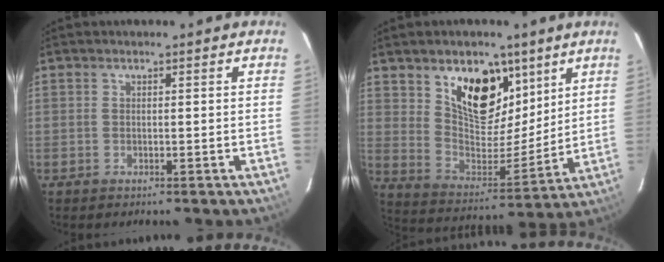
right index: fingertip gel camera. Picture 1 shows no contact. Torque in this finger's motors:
{"motor_torque": [0.41, 0.31, 0.55, 0.14]}